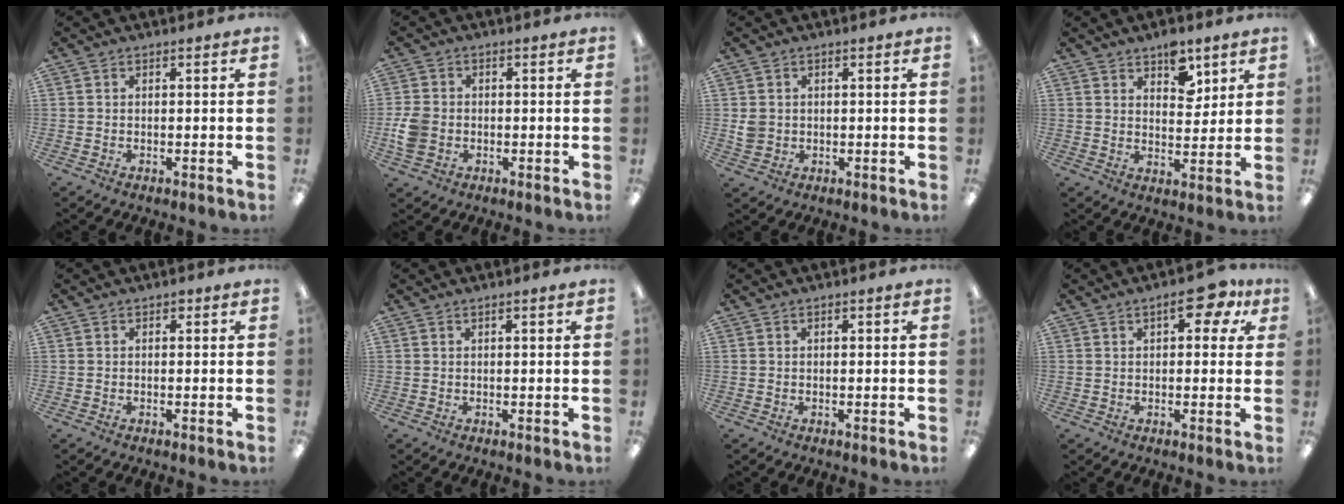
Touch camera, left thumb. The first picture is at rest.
{"total": 6.2, "force": [-1.3, 5.0, 3.4], "torque": [-0.066, 0.006, -0.023]}
{"total": 3.3, "force": [0.3, 3.1, 1.0], "torque": [-0.013, 0.002, 0.005]}
{"total": 7.7, "force": [5.3, 4.1, 3.7], "torque": [-0.033, -0.029, 0.087]}
{"total": 0.7, "force": [0.3, 0.6, 0.3], "torque": [-0.006, 0.003, 0.006]}
{"total": 0.9, "force": [0.5, 0.1, 0.8], "torque": [-0.015, 0.000, 0.008]}
{"total": 0.5, "force": [0.2, 0.3, 0.3], "torque": [-0.006, 0.002, 0.003]}
{"total": 8.5, "force": [3.7, 4.1, 6.5], "torque": [-0.073, -0.009, 0.055]}